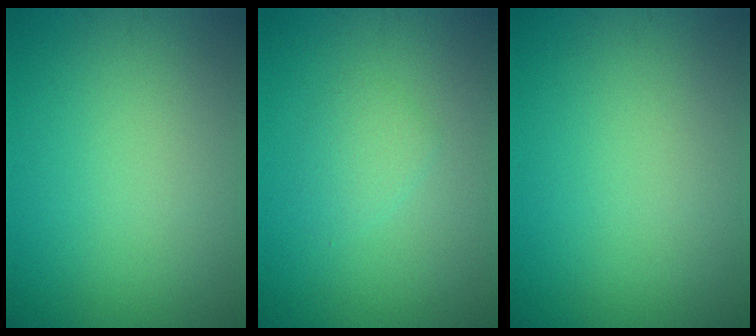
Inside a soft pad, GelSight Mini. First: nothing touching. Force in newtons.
{"total": 1.4, "press": 1.4, "slide": 0.1}
{"total": 0.0}